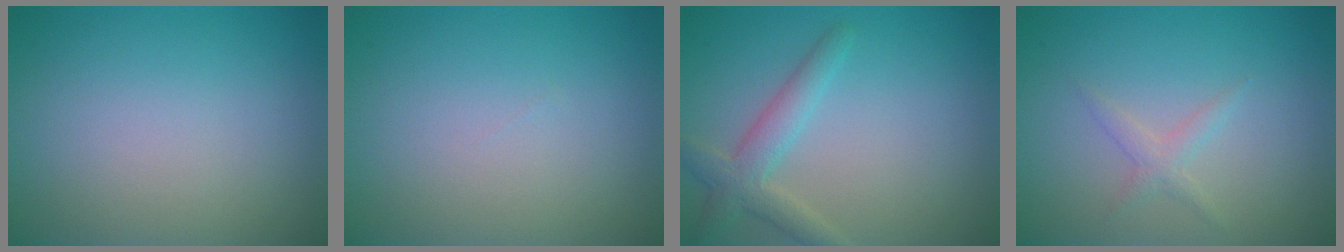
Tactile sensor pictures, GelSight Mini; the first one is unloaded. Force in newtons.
{"total": 0.0}
{"total": 3.0, "press": 3.0, "slide": 0.1}
{"total": 1.3, "press": 1.3, "slide": 0.1}